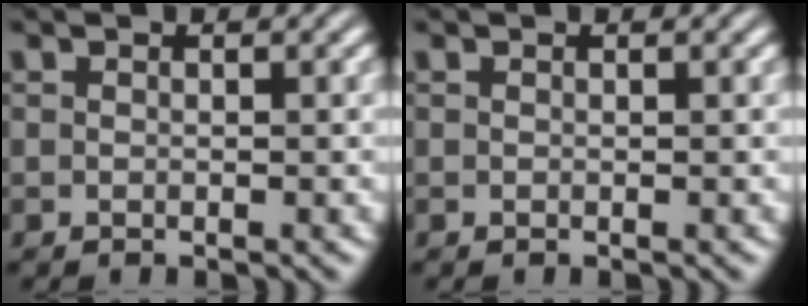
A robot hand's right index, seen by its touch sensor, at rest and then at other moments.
{"total": 0.0}